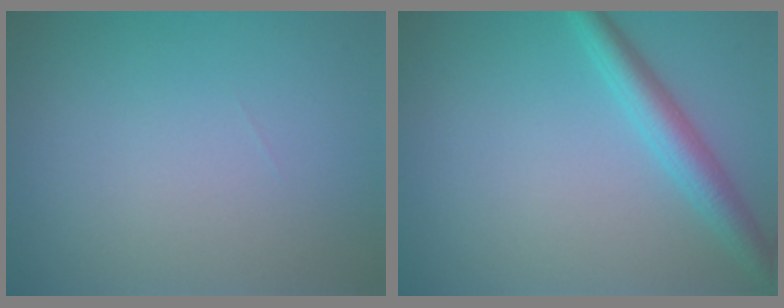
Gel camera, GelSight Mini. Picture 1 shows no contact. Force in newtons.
{"total": 3.2, "press": 3.2, "slide": 0.1}